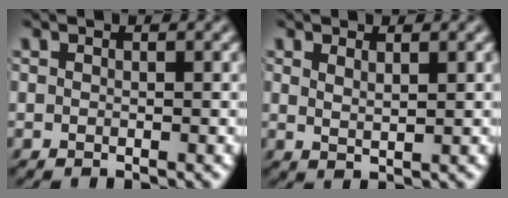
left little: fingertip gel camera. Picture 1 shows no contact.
{"total": 1.2, "force": [0.7, 0.2, 0.9], "torque": [-0.023, -0.002, 0.015]}